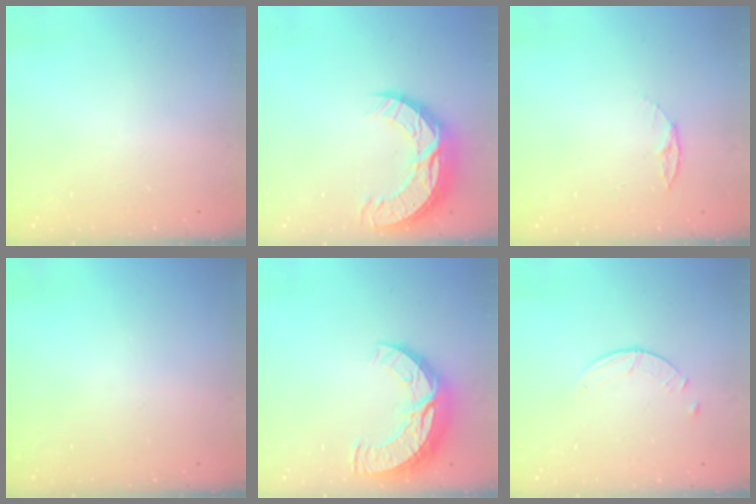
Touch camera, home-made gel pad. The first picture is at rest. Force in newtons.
{"total": 15.1, "press": 15.1, "slide": 1.1}
{"total": 4.4, "press": 4.4, "slide": 0.5}
{"total": 0.0}
{"total": 11.6, "press": 11.5, "slide": 1.0}
{"total": 2.6, "press": 2.5, "slide": 0.3}